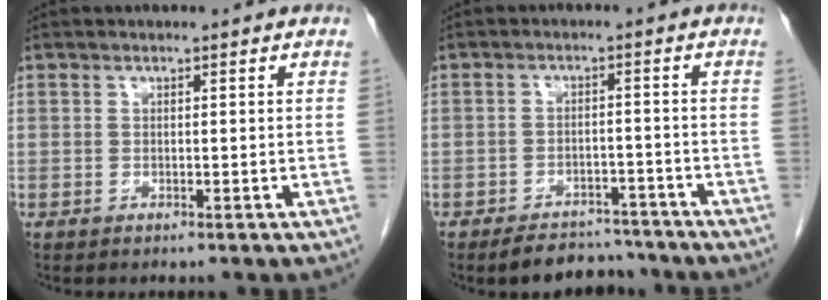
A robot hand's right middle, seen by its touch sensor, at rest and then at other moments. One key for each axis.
{"total": 6.5, "fx": -5.9, "fy": 2.5, "fz": 1.2, "tx": -0.005, "ty": 0.005, "tz": -0.087}